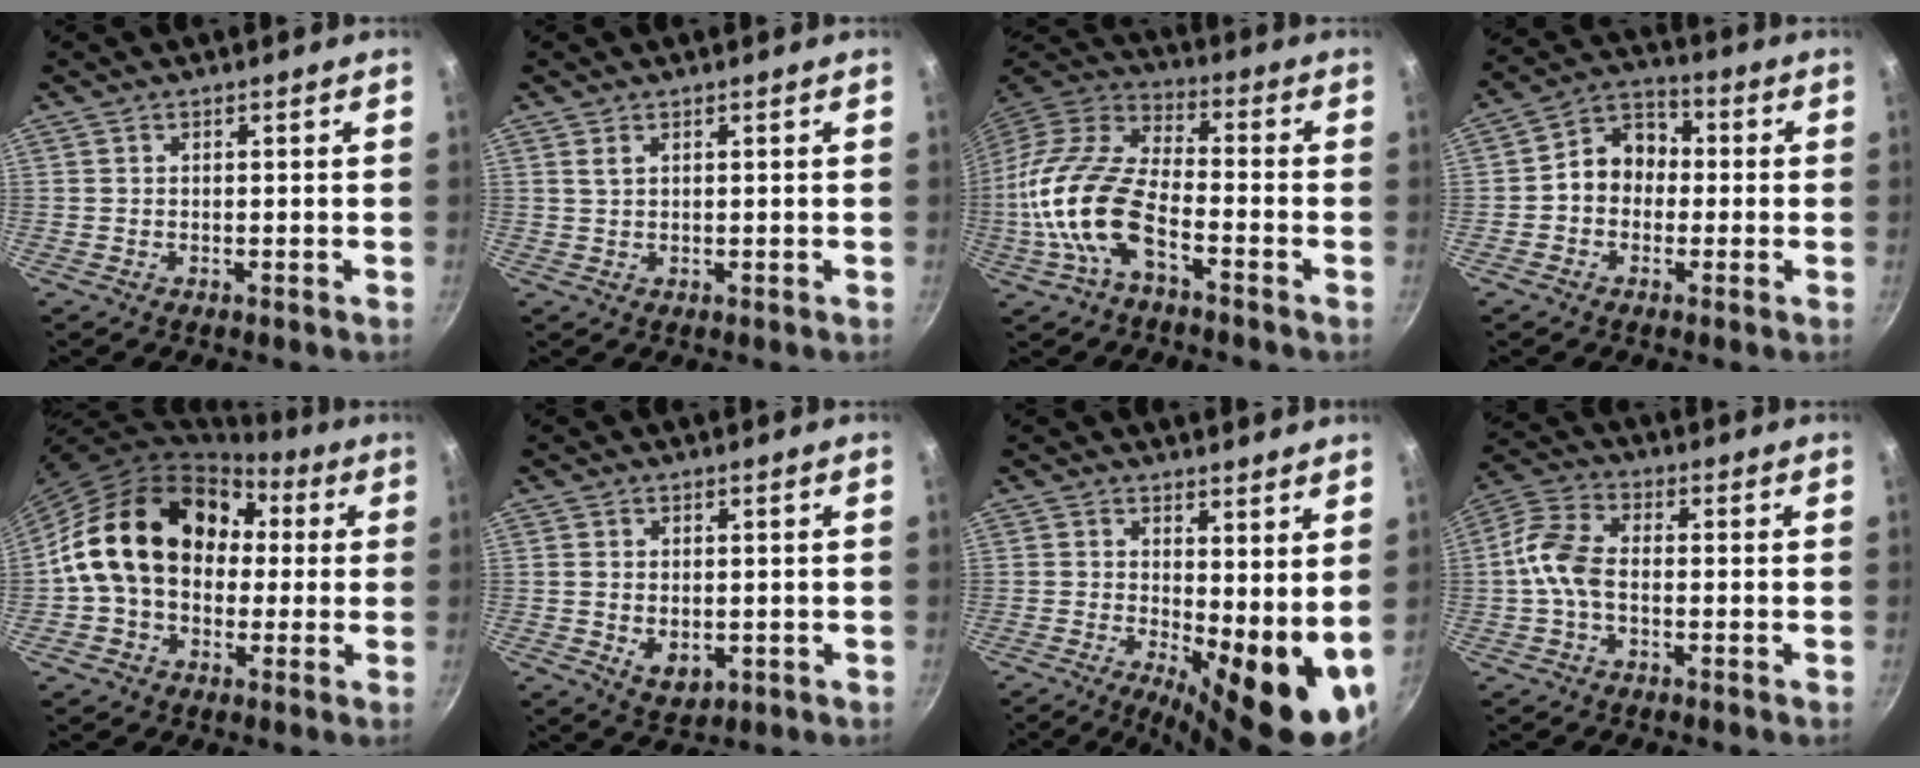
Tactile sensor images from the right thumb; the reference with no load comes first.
{"total": 1.2, "force": [0.7, 0.6, 0.8], "torque": [-0.016, -0.001, 0.015]}
{"total": 17.5, "force": [-6.0, 8.3, 14.1], "torque": [-0.280, 0.042, -0.134]}
{"total": 8.9, "force": [-0.6, 7.3, 4.9], "torque": [-0.039, 0.030, -0.031]}
{"total": 19.4, "force": [1.9, 14.6, 12.6], "torque": [-0.184, 0.047, 0.024]}
{"total": 5.0, "force": [-0.5, 3.5, 3.6], "torque": [-0.055, -0.012, 0.000]}
{"total": 13.2, "force": [0.6, 5.1, 12.2], "torque": [-0.132, -0.019, 0.019]}
{"total": 7.5, "force": [-1.3, 4.4, 6.0], "torque": [-0.126, 0.031, -0.039]}